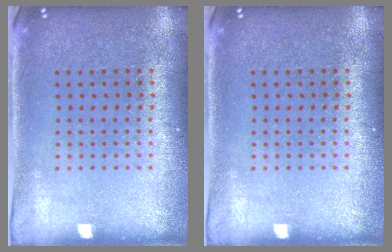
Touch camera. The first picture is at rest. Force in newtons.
{"total": 0.0}